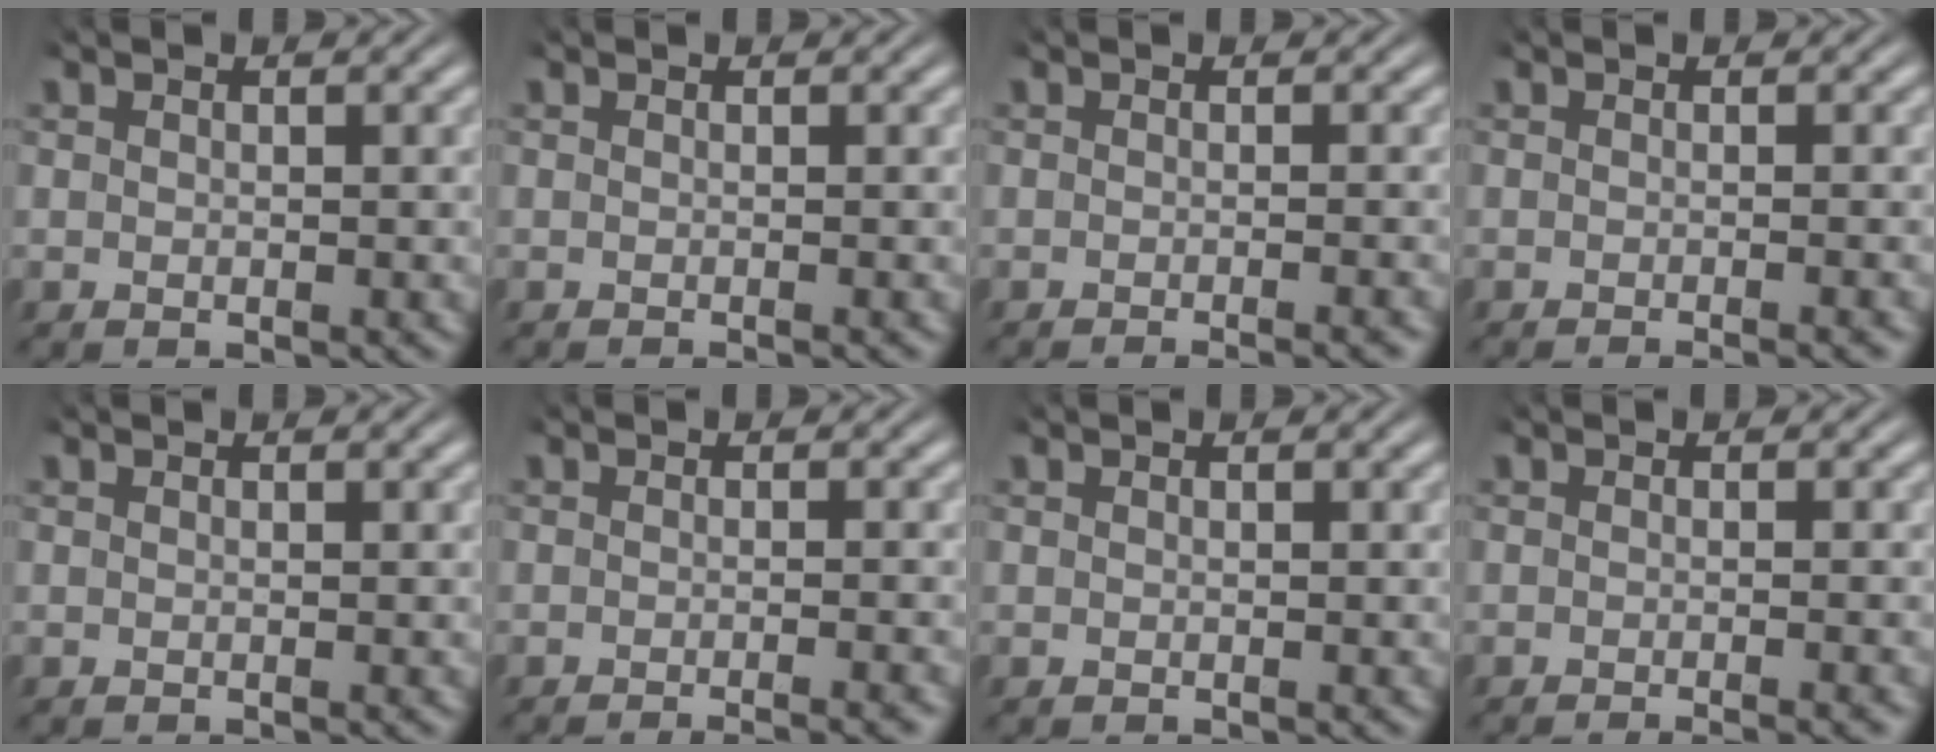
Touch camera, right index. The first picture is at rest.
{"total": 0.5, "force": [-0.4, -0.3, -0.1], "torque": [0.004, 0.002, -0.007]}
{"total": 2.2, "force": [-2.1, -0.2, 0.7], "torque": [0.000, 0.002, -0.034]}
{"total": 1.9, "force": [-1.7, -0.2, 0.6], "torque": [0.000, 0.003, -0.029]}
{"total": 0.0}
{"total": 2.9, "force": [-2.8, 0.0, 0.9], "torque": [-0.002, 0.000, -0.045]}
{"total": 0.0}
{"total": 2.2, "force": [-2.0, -0.2, 0.8], "torque": [-0.001, 0.002, -0.033]}